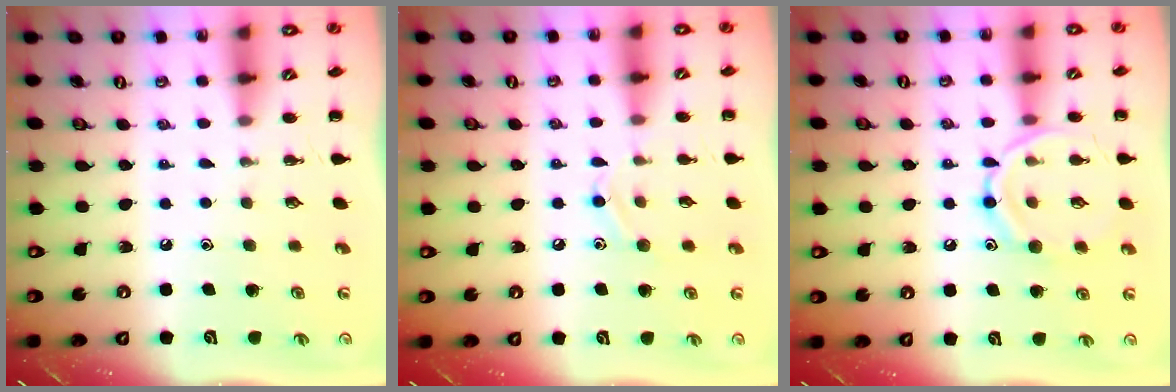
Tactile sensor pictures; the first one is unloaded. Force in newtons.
{"total": 8.9, "press": 8.7, "slide": 1.9}
{"total": 12.6, "press": 12.5, "slide": 0.8}